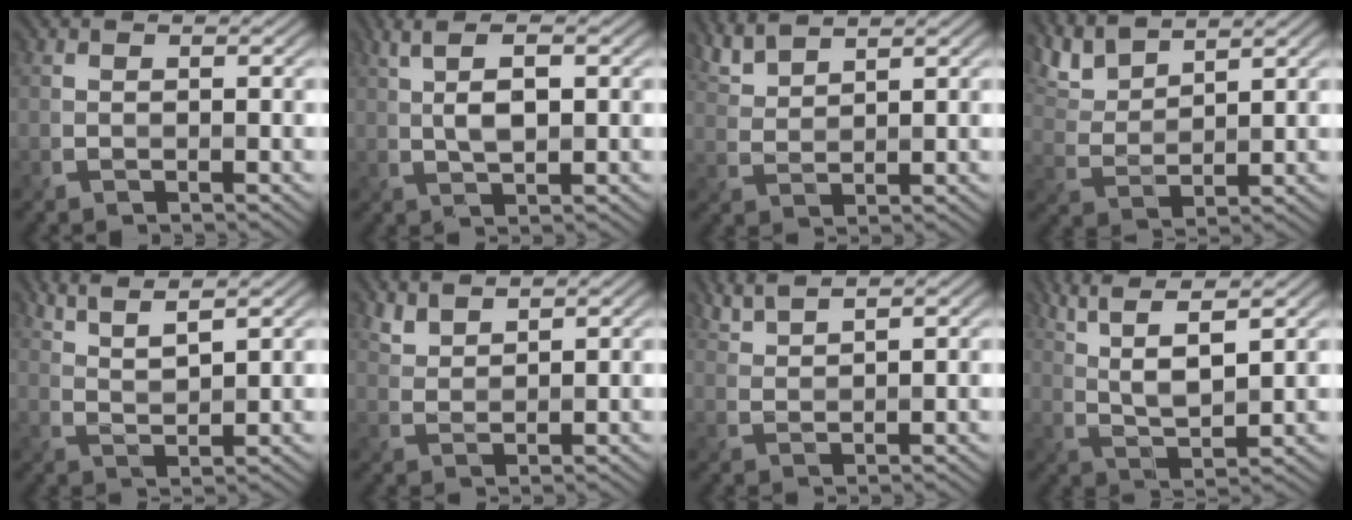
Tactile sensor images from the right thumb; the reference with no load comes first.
{"total": 5.0, "force": [1.5, 1.6, 4.6], "torque": [-0.093, 0.000, 0.031]}
{"total": 4.0, "force": [3.5, 0.6, 1.8], "torque": [-0.047, 0.008, 0.076]}
{"total": 6.4, "force": [5.3, 1.7, 3.3], "torque": [-0.086, 0.011, 0.107]}
{"total": 5.4, "force": [4.2, 0.8, 3.3], "torque": [-0.063, 0.004, 0.083]}
{"total": 2.9, "force": [2.7, 0.6, 1.0], "torque": [-0.030, 0.000, 0.064]}
{"total": 3.4, "force": [2.9, 0.3, 1.6], "torque": [-0.031, 0.008, 0.061]}
{"total": 8.5, "force": [5.1, 1.8, 6.5], "torque": [-0.138, 0.009, 0.100]}